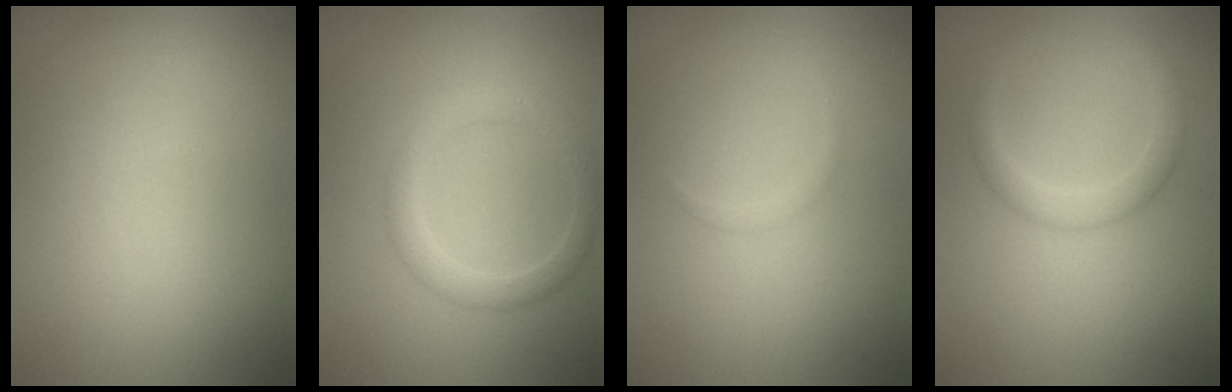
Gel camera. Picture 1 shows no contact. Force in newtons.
{"total": 2.4, "press": 2.4, "slide": 0.1}
{"total": 0.5, "press": 0.5, "slide": 0.0}
{"total": 2.0, "press": 2.0, "slide": 0.1}